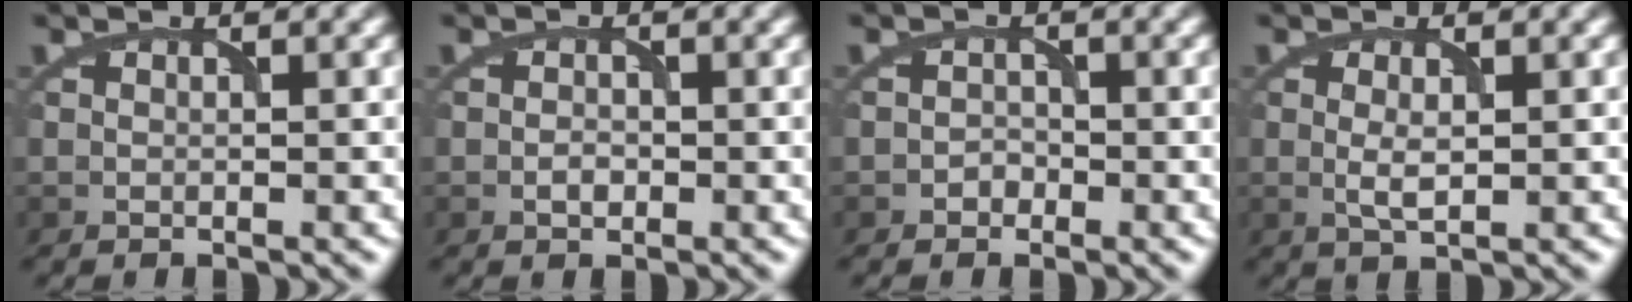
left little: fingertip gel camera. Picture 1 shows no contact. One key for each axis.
{"total": 1.1, "fx": -0.5, "fy": 0.7, "fz": 0.7, "tx": -0.013, "ty": 0.001, "tz": -0.010}
{"total": 1.0, "fx": -0.6, "fy": 0.8, "fz": 0.2, "tx": 0.000, "ty": 0.003, "tz": -0.012}
{"total": 1.8, "fx": 0.1, "fy": 0.6, "fz": 1.7, "tx": -0.038, "ty": -0.002, "tz": 0.002}